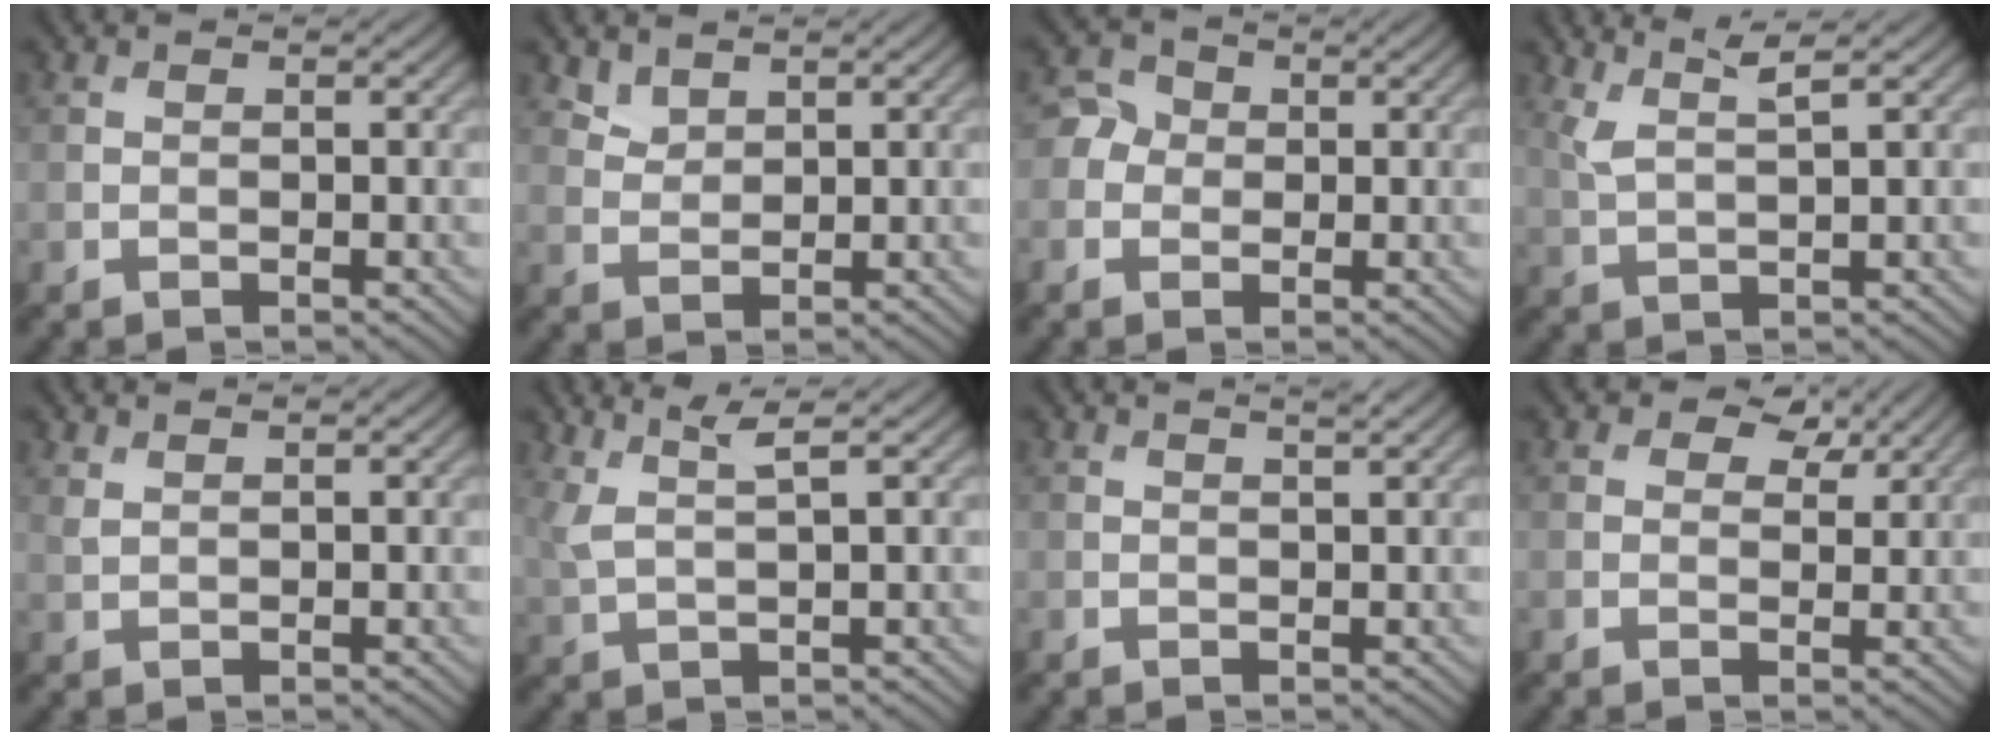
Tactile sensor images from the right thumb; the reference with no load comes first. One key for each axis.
{"total": 2.2, "fx": 2.0, "fy": 1.0, "fz": 0.5, "tx": -0.015, "ty": -0.004, "tz": 0.047}
{"total": 2.6, "fx": -0.1, "fy": 2.5, "fz": 0.8, "tx": -0.016, "ty": 0.006, "tz": -0.006}
{"total": 3.7, "fx": 2.3, "fy": 0.6, "fz": 2.8, "tx": -0.060, "ty": 0.006, "tz": 0.053}
{"total": 1.1, "fx": 1.0, "fy": 0.2, "fz": 0.5, "tx": -0.021, "ty": 0.000, "tz": 0.024}
{"total": 3.9, "fx": 2.1, "fy": 0.7, "fz": 3.2, "tx": -0.074, "ty": 0.005, "tz": 0.046}
{"total": 1.3, "fx": 1.0, "fy": 0.1, "fz": 0.9, "tx": -0.018, "ty": 0.001, "tz": 0.009}
{"total": 4.6, "fx": 2.9, "fy": 2.7, "fz": 2.5, "tx": -0.037, "ty": -0.004, "tz": 0.040}